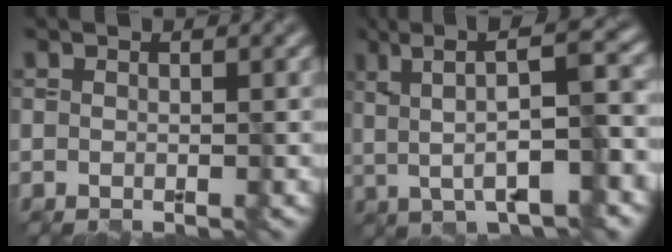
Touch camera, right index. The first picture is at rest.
{"total": 8.1, "force": [0.6, 2.1, 7.8], "torque": [-0.118, 0.012, 0.015]}